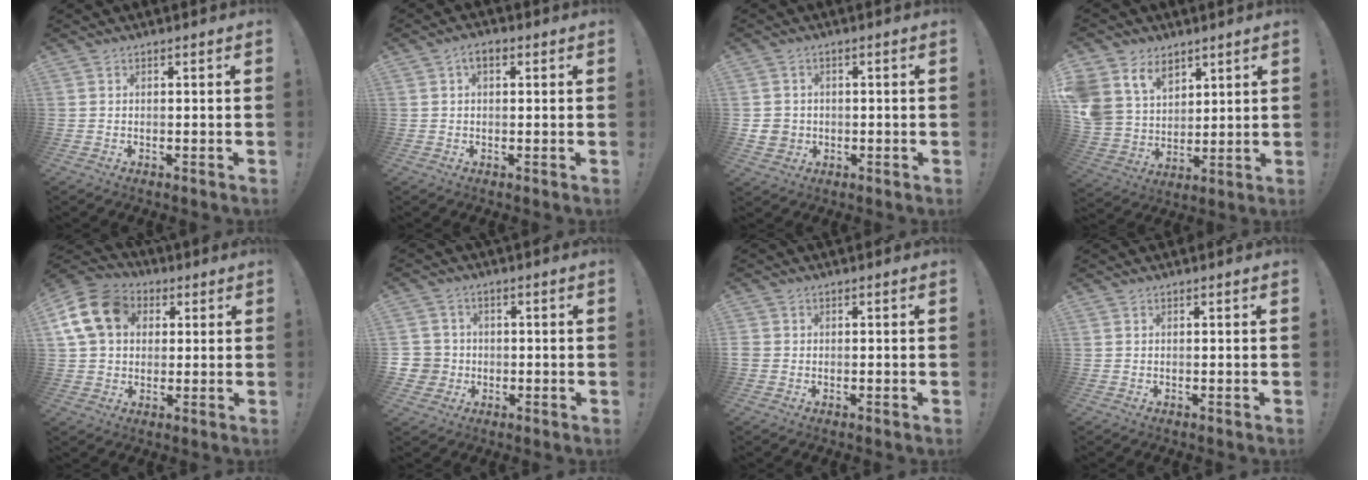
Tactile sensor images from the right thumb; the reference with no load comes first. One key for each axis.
{"total": 3.3, "fx": 1.0, "fy": 1.9, "fz": 2.5, "tx": -0.039, "ty": 0.004, "tz": 0.016}
{"total": 4.9, "fx": -0.1, "fy": 4.5, "fz": 1.8, "tx": -0.041, "ty": 0.003, "tz": 0.000}
{"total": 12.0, "fx": 7.7, "fy": 8.2, "fz": 4.2, "tx": -0.101, "ty": -0.045, "tz": 0.154}
{"total": 15.5, "fx": 4.5, "fy": 12.3, "fz": 8.3, "tx": -0.153, "ty": 0.003, "tz": 0.094}
{"total": 5.9, "fx": -0.7, "fy": 5.7, "fz": 1.2, "tx": -0.035, "ty": 0.011, "tz": -0.010}
{"total": 1.3, "fx": -0.3, "fy": 1.3, "fz": -0.2, "tx": -0.004, "ty": 0.007, "tz": -0.003}
{"total": 0.0}